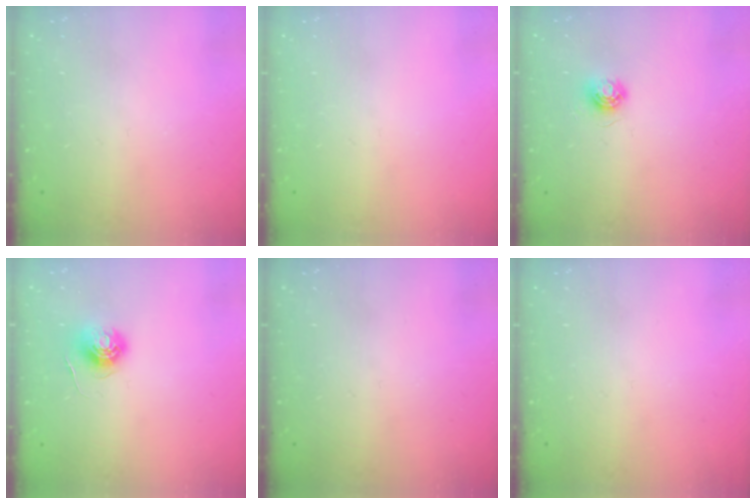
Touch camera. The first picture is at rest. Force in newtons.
{"total": 0.0}
{"total": 5.6, "press": 5.6, "slide": 0.3}
{"total": 6.0, "press": 6.0, "slide": 0.3}
{"total": 0.0}
{"total": 0.0}